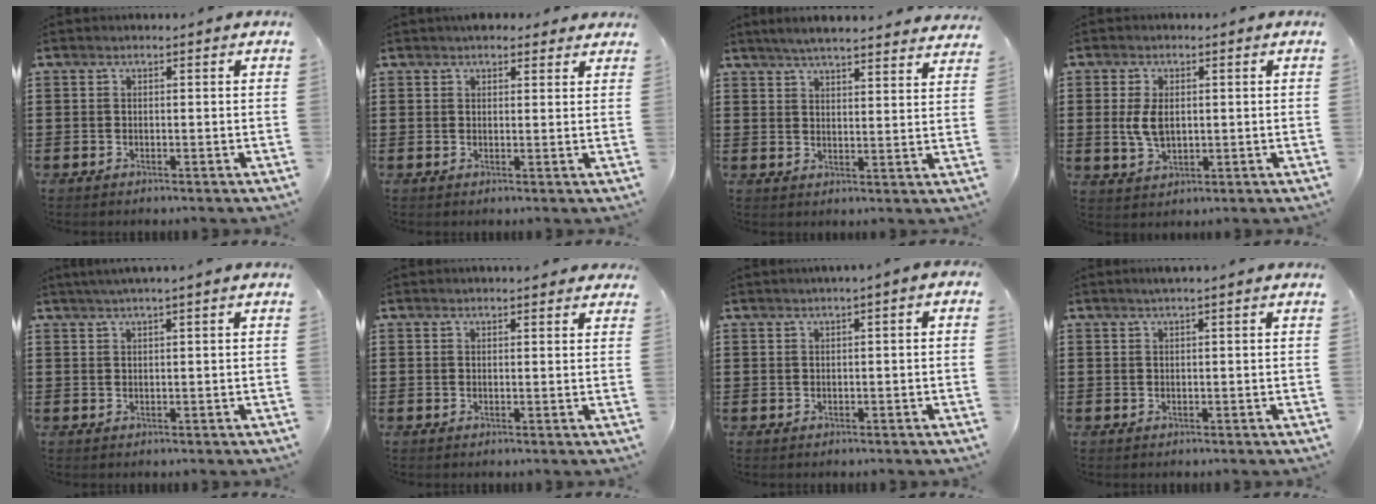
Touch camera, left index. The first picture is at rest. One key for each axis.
{"total": 2.5, "fx": 2.2, "fy": 1.1, "fz": 0.5, "tx": -0.007, "ty": 0.004, "tz": 0.040}
{"total": 4.6, "fx": 4.5, "fy": -0.3, "fz": 1.0, "tx": -0.033, "ty": -0.018, "tz": 0.081}
{"total": 4.8, "fx": 0.5, "fy": 2.8, "fz": 3.9, "tx": -0.102, "ty": 0.001, "tz": 0.002}
{"total": 1.4, "fx": 0.9, "fy": -0.3, "fz": 1.0, "tx": -0.017, "ty": 0.000, "tz": 0.017}
{"total": 1.5, "fx": 1.3, "fy": 0.2, "fz": 0.5, "tx": -0.012, "ty": 0.002, "tz": 0.026}
{"total": 0.9, "fx": 0.1, "fy": 0.0, "fz": 0.9, "tx": -0.014, "ty": -0.004, "tz": 0.002}
{"total": 1.0, "fx": 0.6, "fy": -0.2, "fz": 0.8, "tx": -0.012, "ty": 0.000, "tz": 0.011}